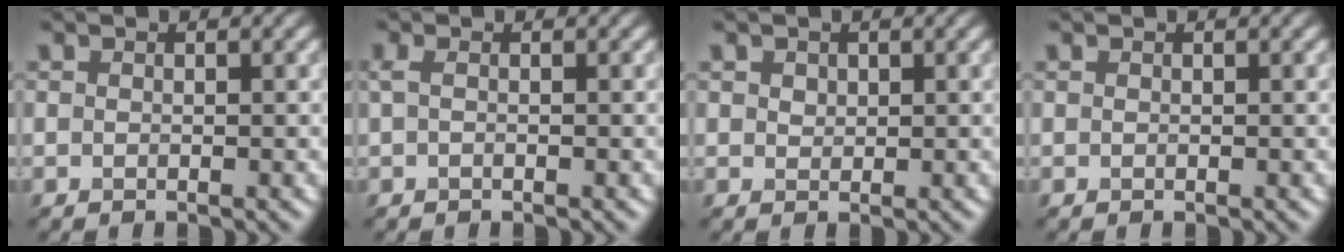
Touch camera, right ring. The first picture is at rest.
{"total": 0.5, "force": [-0.4, -0.2, 0.3], "torque": [-0.020, 0.000, 0.008]}
{"total": 0.8, "force": [-0.1, -0.3, -0.8], "torque": [-0.002, 0.002, 0.022]}
{"total": 0.0}